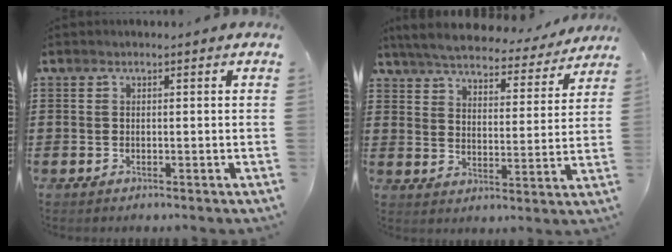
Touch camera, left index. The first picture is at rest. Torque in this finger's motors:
{"motor_torque": [1.26, -0.87, 1.06, 0.21]}